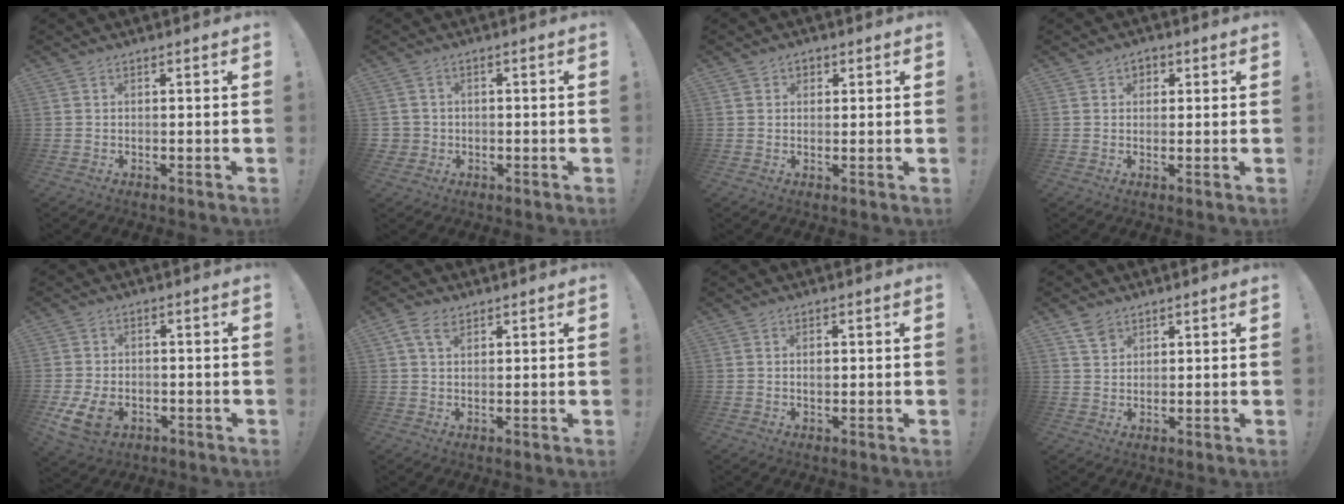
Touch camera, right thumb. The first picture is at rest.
{"total": 2.8, "force": [0.0, 2.7, 0.7], "torque": [-0.007, 0.002, 0.002]}
{"total": 2.0, "force": [0.6, 1.8, 0.6], "torque": [0.000, -0.002, 0.009]}
{"total": 2.2, "force": [0.6, 2.0, 0.7], "torque": [-0.002, 0.000, 0.008]}
{"total": 9.7, "force": [-2.9, 6.5, 6.5], "torque": [-0.122, 0.010, -0.050]}
{"total": 5.2, "force": [2.5, 3.3, 3.1], "torque": [-0.058, 0.000, 0.049]}
{"total": 1.2, "force": [0.2, 0.8, 0.9], "torque": [-0.002, -0.003, -0.001]}
{"total": 4.4, "force": [3.0, 2.8, 1.4], "torque": [-0.007, -0.017, 0.053]}